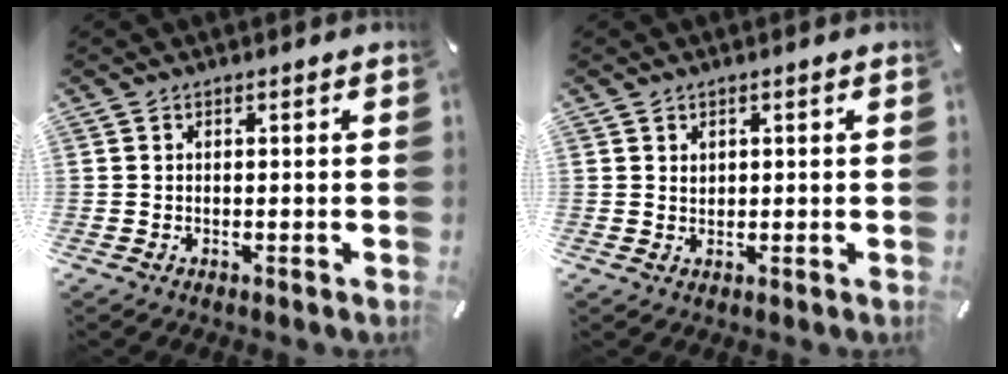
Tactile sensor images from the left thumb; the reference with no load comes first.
{"total": 1.4, "force": [0.7, 1.1, 0.2], "torque": [0.003, -0.002, 0.012]}